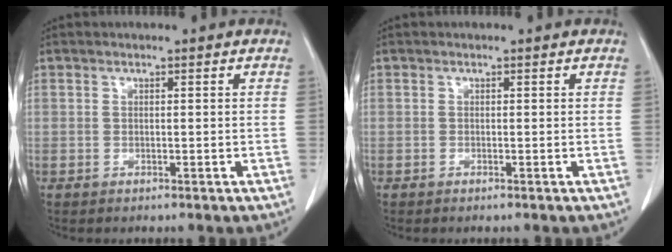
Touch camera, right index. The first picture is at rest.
{"total": 0.0}